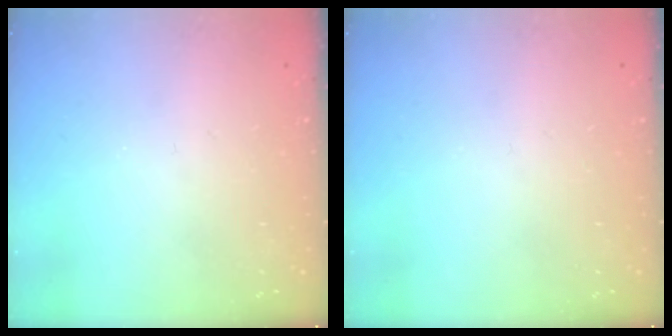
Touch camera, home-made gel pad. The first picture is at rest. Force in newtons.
{"total": 0.0}